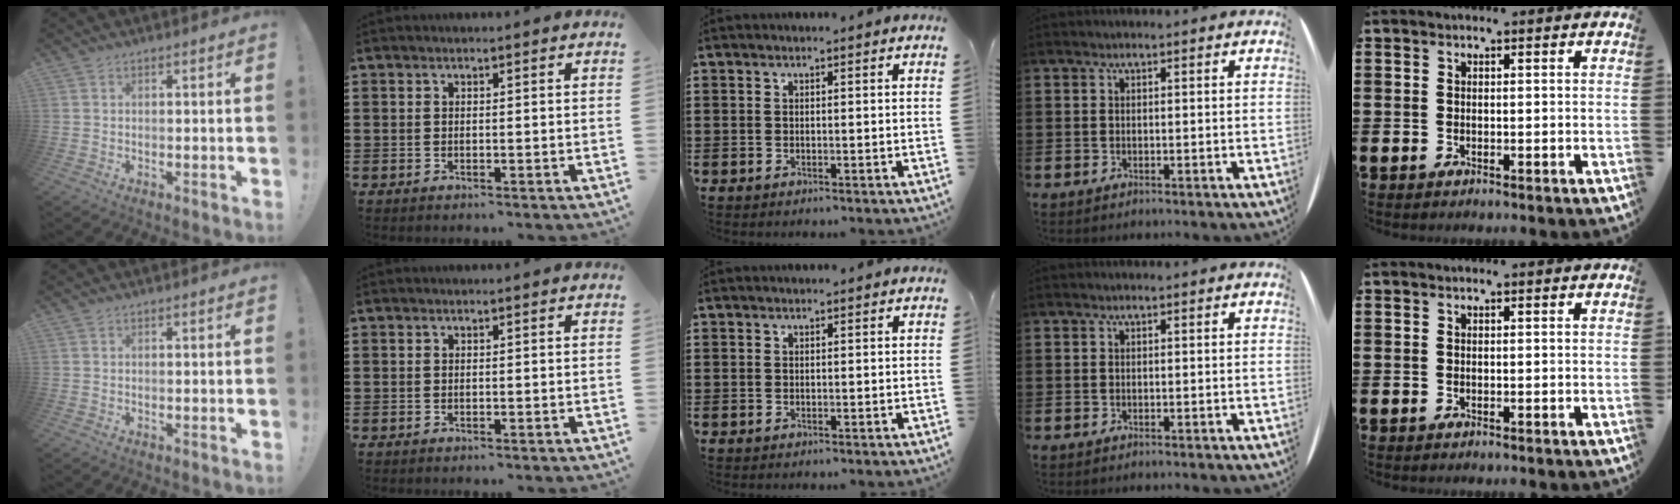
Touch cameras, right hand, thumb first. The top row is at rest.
{}